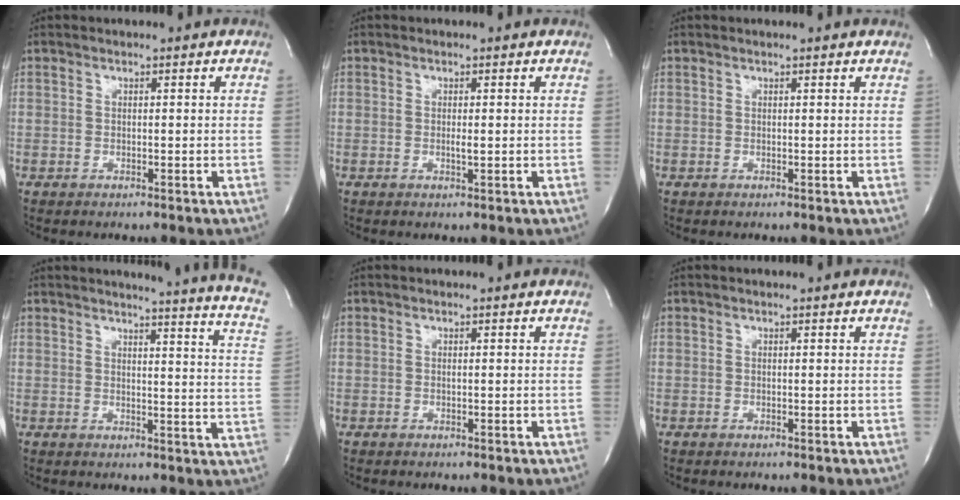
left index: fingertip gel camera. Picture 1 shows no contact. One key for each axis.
{"total": 0.8, "fx": -0.1, "fy": 0.0, "fz": 0.8, "tx": -0.021, "ty": -0.004, "tz": 0.000}
{"total": 1.2, "fx": 1.2, "fy": -0.1, "fz": 0.4, "tx": -0.016, "ty": 0.001, "tz": 0.012}
{"total": 12.9, "fx": 10.5, "fy": -0.4, "fz": 7.4, "tx": -0.103, "ty": -0.069, "tz": 0.096}
{"total": 0.0}
{"total": 0.7, "fx": 0.6, "fy": 0.0, "fz": 0.2, "tx": -0.009, "ty": -0.001, "tz": 0.009}